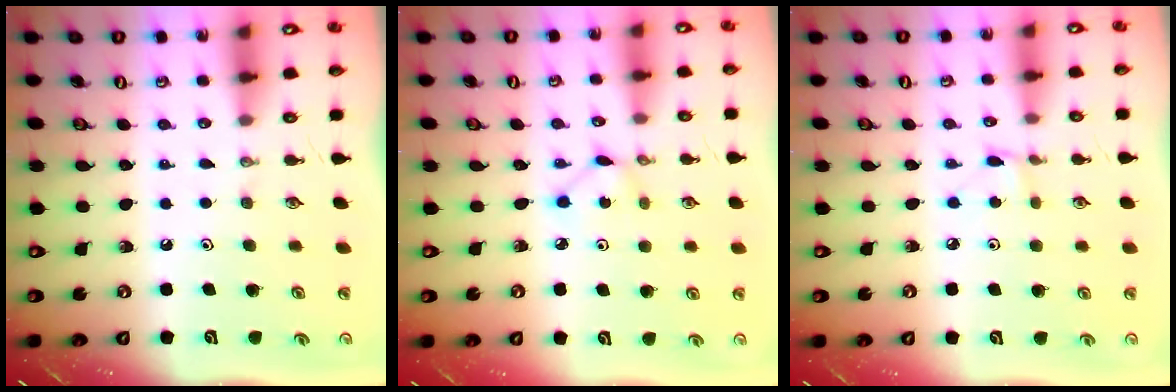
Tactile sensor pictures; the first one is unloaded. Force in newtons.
{"total": 2.3, "press": 2.3, "slide": 0.2}
{"total": 2.5, "press": 2.4, "slide": 0.3}